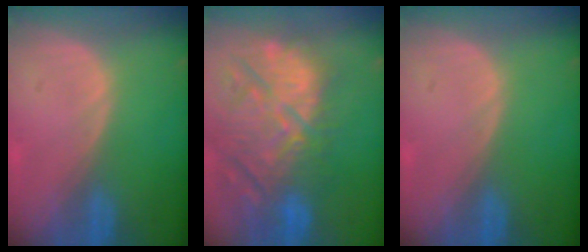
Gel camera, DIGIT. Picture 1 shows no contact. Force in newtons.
{"total": 14.5, "press": 12.7, "slide": 7.0}
{"total": 0.0}